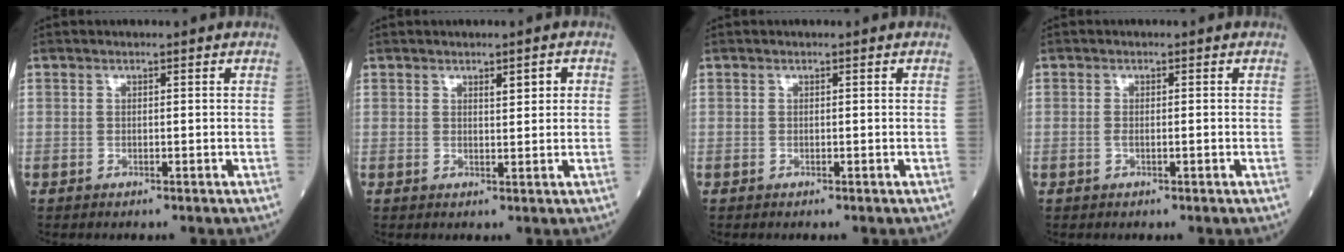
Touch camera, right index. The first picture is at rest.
{"total": 2.2, "force": [0.9, 0.6, 2.0], "torque": [-0.030, 0.001, 0.015]}
{"total": 0.0}
{"total": 1.1, "force": [-0.3, 0.3, 1.1], "torque": [-0.024, 0.001, -0.003]}